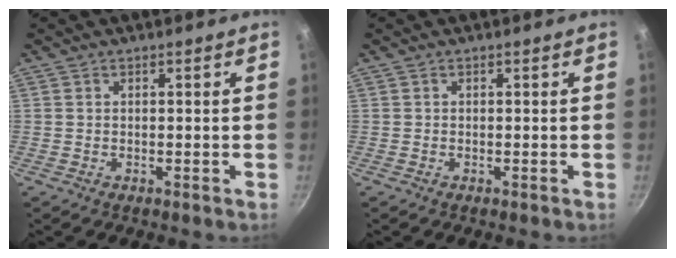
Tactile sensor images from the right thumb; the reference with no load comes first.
{"total": 0.0}